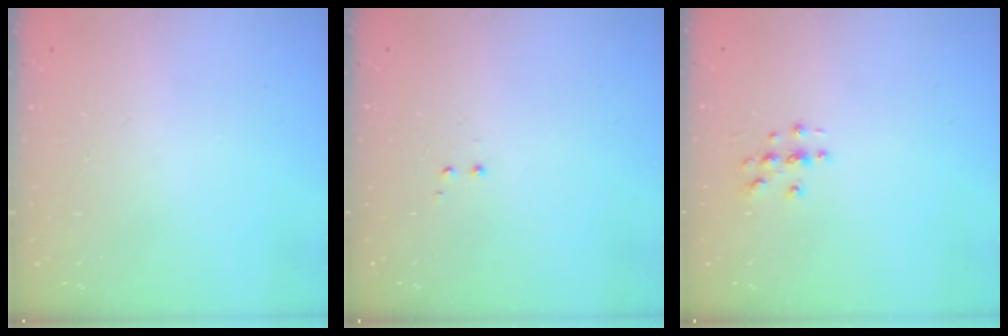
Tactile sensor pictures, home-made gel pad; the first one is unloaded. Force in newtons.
{"total": 1.2, "press": 1.0, "slide": 0.6}
{"total": 2.8, "press": 2.8, "slide": 0.3}